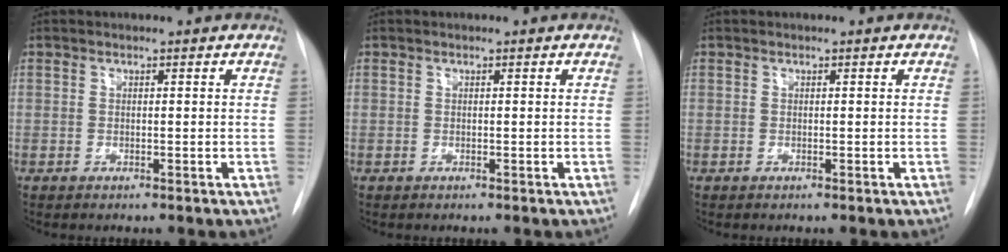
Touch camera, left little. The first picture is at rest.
{"total": 0.0}
{"total": 0.0}